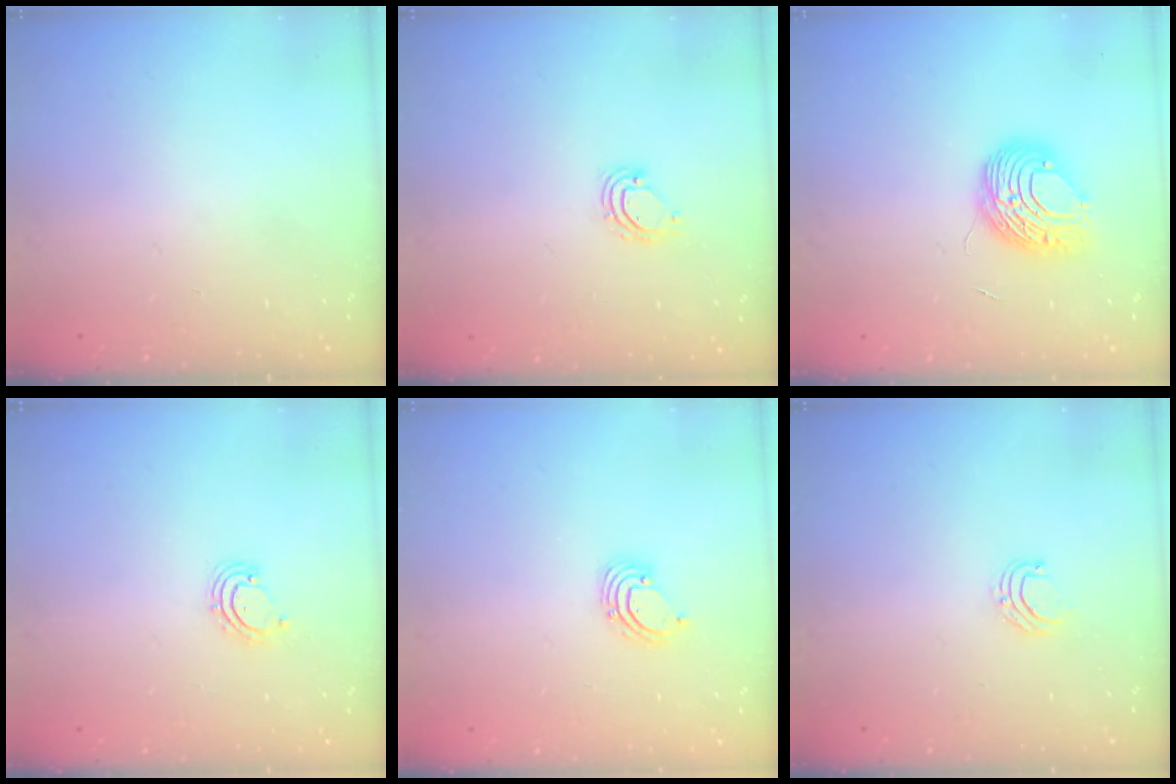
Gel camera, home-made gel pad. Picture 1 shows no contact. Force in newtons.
{"total": 4.9, "press": 4.9, "slide": 0.4}
{"total": 9.0, "press": 9.0, "slide": 0.9}
{"total": 3.3, "press": 3.3, "slide": 0.3}
{"total": 2.2, "press": 2.2, "slide": 0.2}
{"total": 4.8, "press": 4.8, "slide": 0.3}